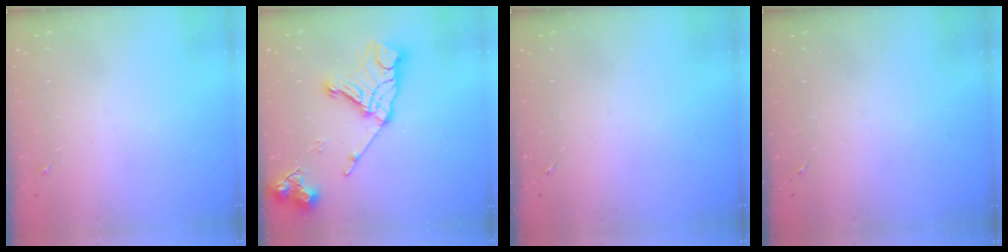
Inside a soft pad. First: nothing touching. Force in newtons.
{"total": 18.6, "press": 18.5, "slide": 1.4}
{"total": 0.0}
{"total": 0.0}